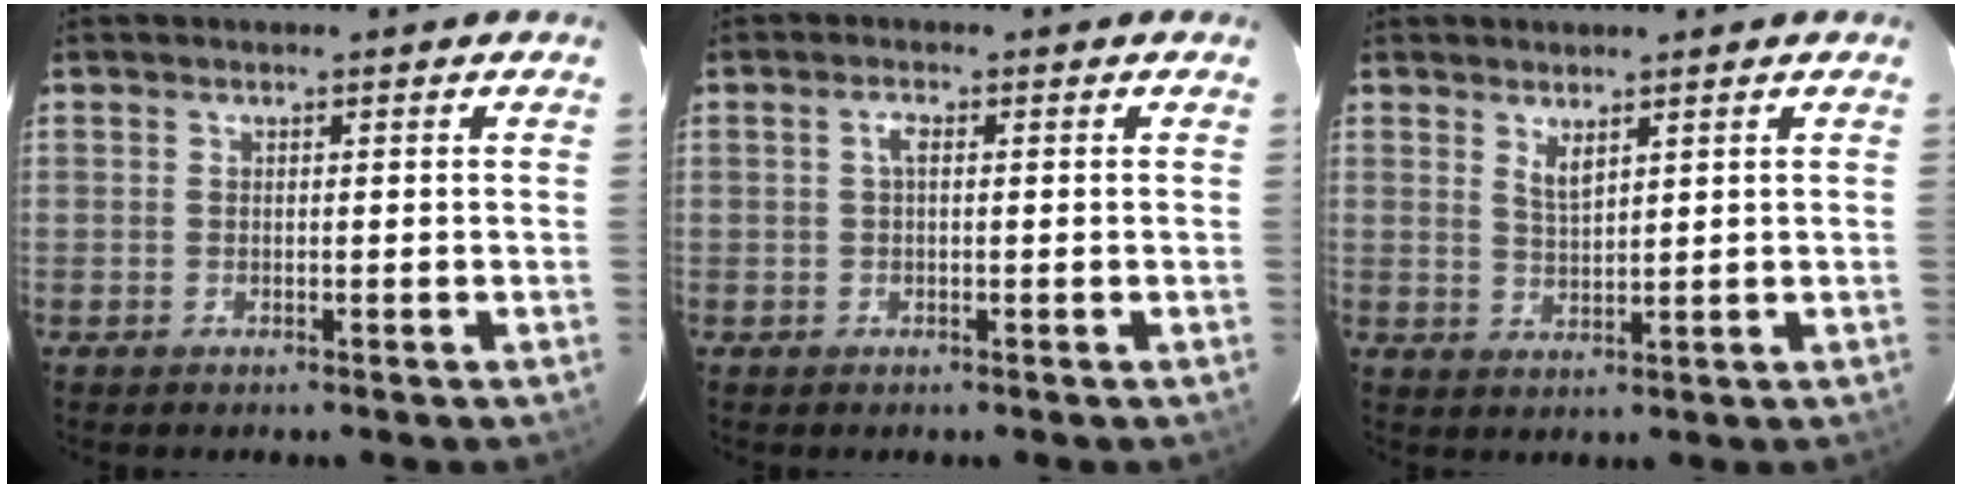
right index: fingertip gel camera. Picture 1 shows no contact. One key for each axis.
{"total": 1.5, "fx": 0.2, "fy": 0.6, "fz": 1.4, "tx": -0.029, "ty": 0.005, "tz": 0.002}
{"total": 2.9, "fx": 2.0, "fy": 0.7, "fz": 2.0, "tx": -0.036, "ty": -0.005, "tz": 0.036}